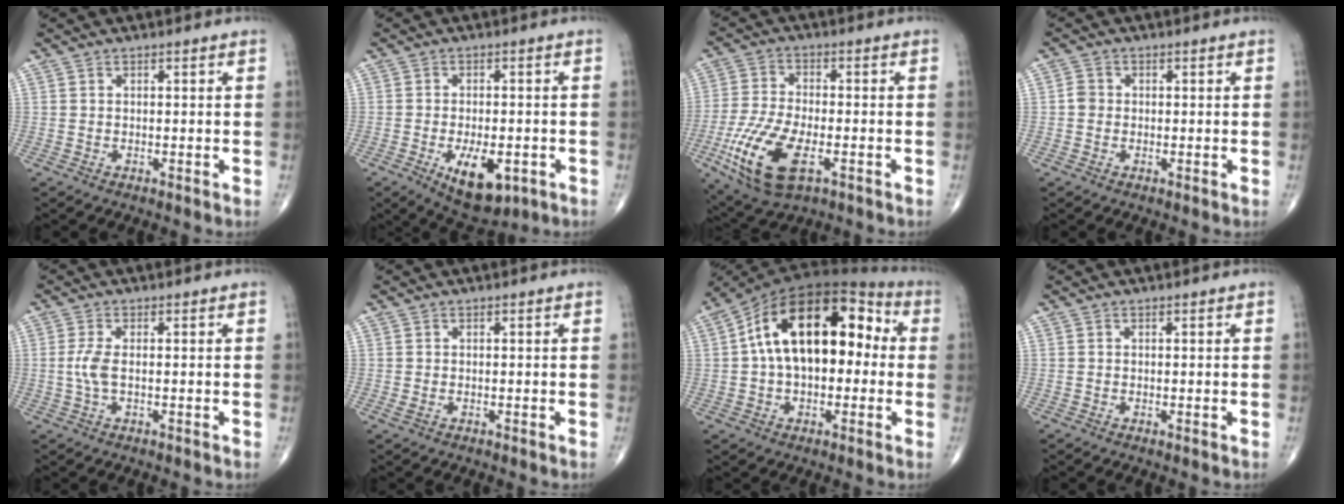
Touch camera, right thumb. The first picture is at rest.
{"total": 10.0, "force": [-3.6, 4.9, 8.0], "torque": [-0.112, 0.000, -0.041]}
{"total": 14.9, "force": [-5.5, 6.7, 12.1], "torque": [-0.255, 0.001, -0.094]}
{"total": 2.0, "force": [-0.2, 1.8, 0.8], "torque": [-0.006, 0.005, -0.007]}
{"total": 3.1, "force": [-0.2, 1.1, 2.9], "torque": [-0.081, -0.001, -0.005]}
{"total": 0.7, "force": [-0.1, 0.4, 0.6], "torque": [-0.013, 0.001, 0.001]}
{"total": 20.3, "force": [1.8, 11.7, 16.4], "torque": [-0.250, 0.051, 0.018]}
{"total": 0.0}